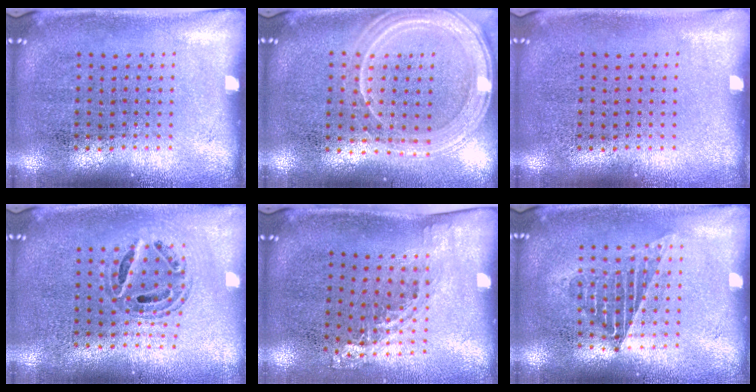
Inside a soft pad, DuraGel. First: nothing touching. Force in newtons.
{"total": 1.4, "press": 1.4, "slide": 0.2}
{"total": 0.0}
{"total": 0.6, "press": 0.6, "slide": 0.2}
{"total": 1.3, "press": 1.0, "slide": 0.9}
{"total": 1.3, "press": 1.2, "slide": 0.5}